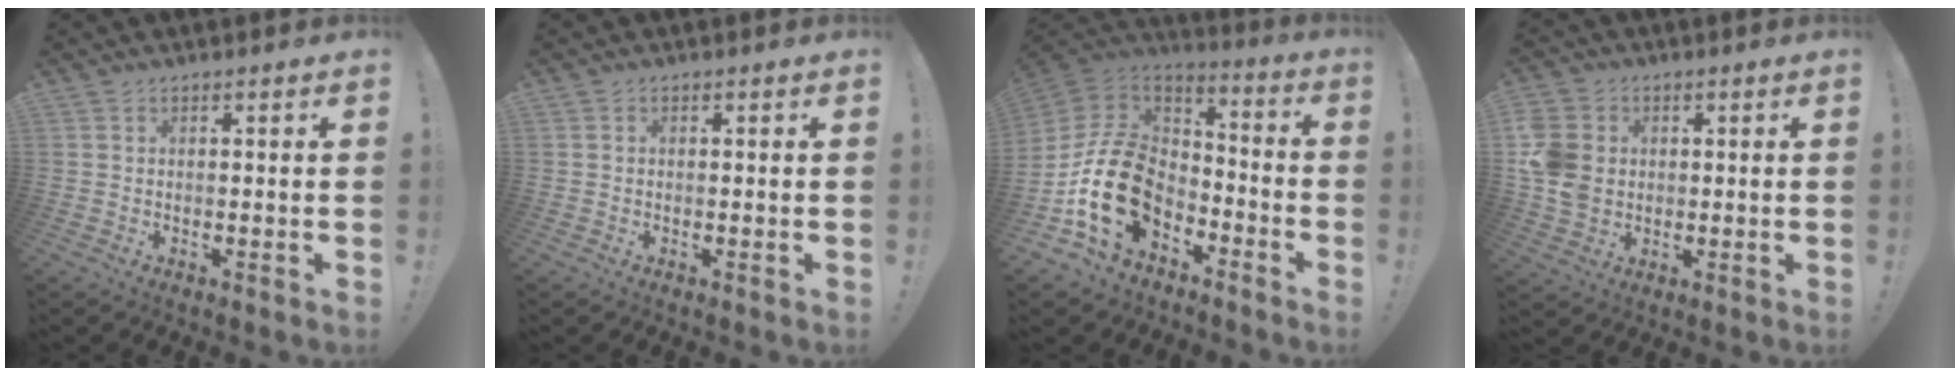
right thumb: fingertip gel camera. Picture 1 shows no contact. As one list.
[{"total": 0.0}, {"total": 20.6, "force": [-6.7, 13.9, 13.7], "torque": [-0.281, 0.041, -0.105]}, {"total": 10.8, "force": [0.4, 9.3, 5.6], "torque": [-0.125, 0.005, 0.009]}]